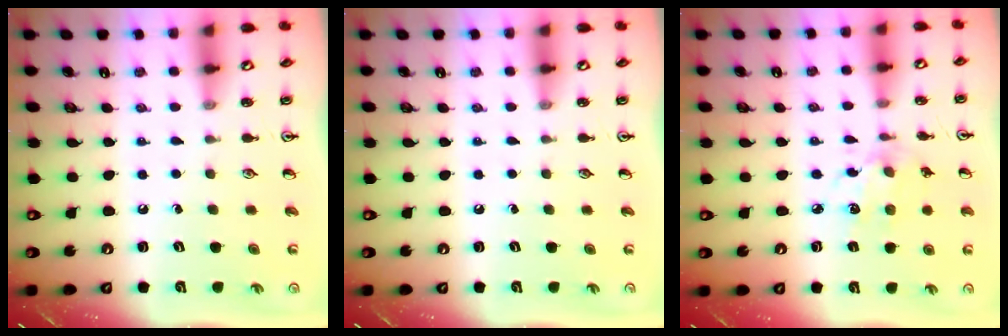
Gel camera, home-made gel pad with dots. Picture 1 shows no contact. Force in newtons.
{"total": 0.0}
{"total": 7.9, "press": 7.9, "slide": 0.5}